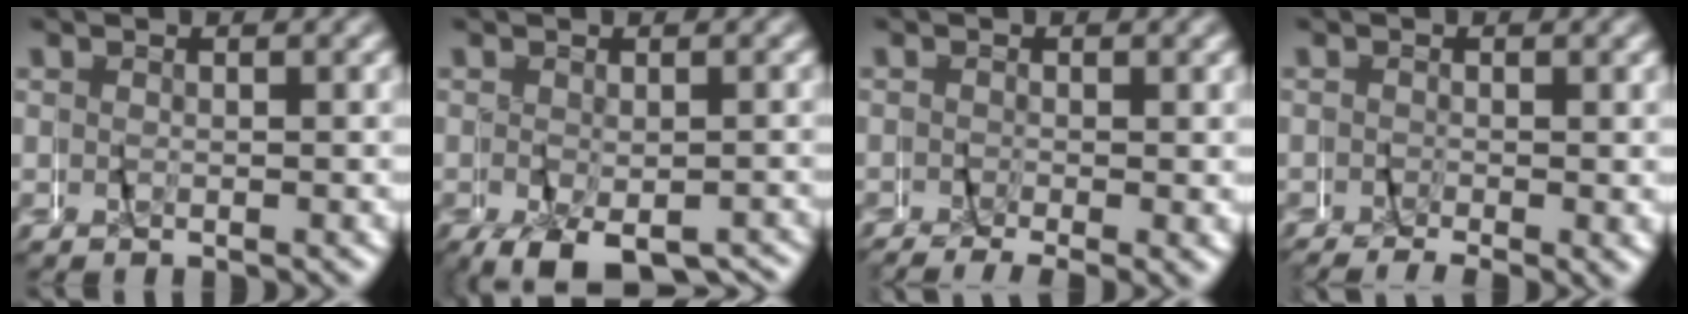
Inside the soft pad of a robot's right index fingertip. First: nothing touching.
{"total": 6.2, "force": [-4.2, 2.5, 3.8], "torque": [-0.072, -0.033, -0.043]}
{"total": 3.3, "force": [-2.2, 1.3, 2.2], "torque": [-0.028, -0.008, -0.032]}
{"total": 2.9, "force": [-1.7, 1.2, 1.9], "torque": [-0.022, -0.004, -0.028]}